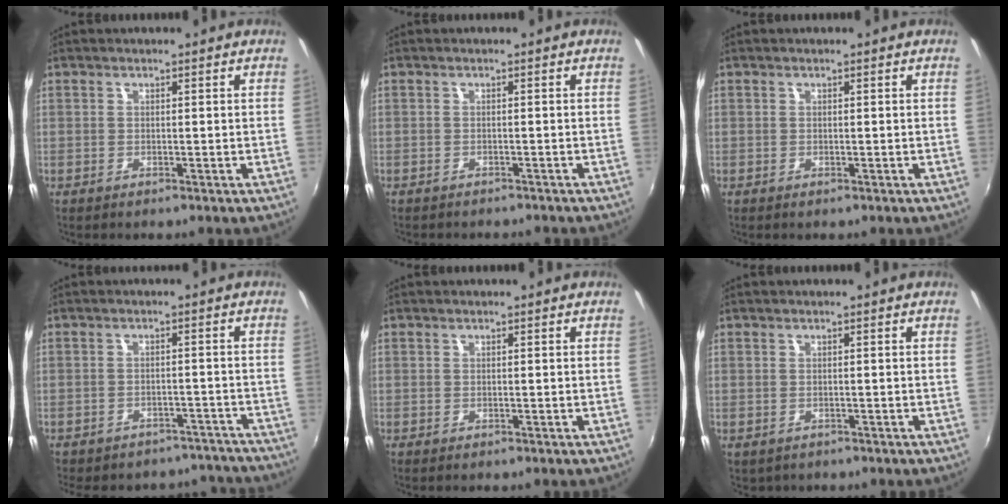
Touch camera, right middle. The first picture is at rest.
{"total": 2.7, "force": [-2.5, 0.8, 0.7], "torque": [-0.021, -0.012, -0.035]}
{"total": 0.0}
{"total": 14.0, "force": [-12.6, 5.5, 2.9], "torque": [-0.070, 0.022, -0.145]}
{"total": 0.0}
{"total": 1.2, "force": [-0.6, 1.0, 0.3], "torque": [-0.010, -0.004, -0.006]}